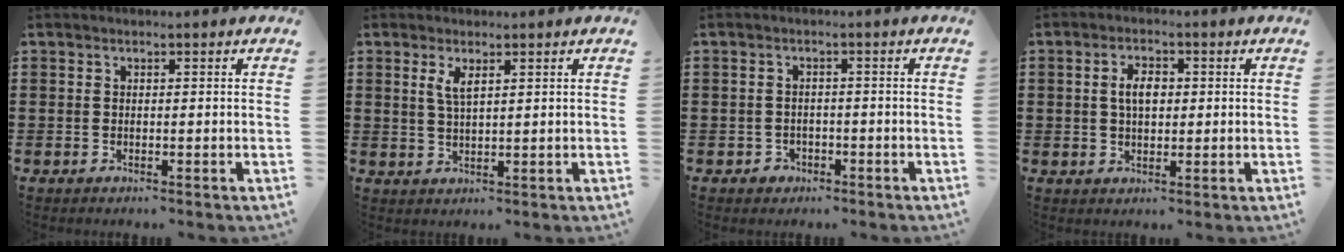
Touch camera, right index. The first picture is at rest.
{"total": 2.7, "force": [1.3, 0.8, 2.2], "torque": [-0.048, 0.005, 0.022]}
{"total": 1.7, "force": [-1.1, 1.2, 0.1], "torque": [-0.008, 0.002, -0.026]}
{"total": 3.9, "force": [0.5, 2.0, 3.3], "torque": [-0.060, 0.006, 0.005]}